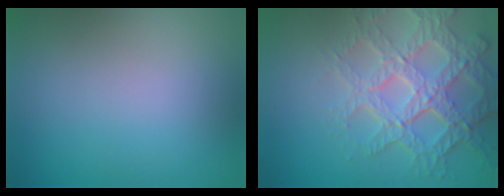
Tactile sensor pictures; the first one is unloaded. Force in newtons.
{"total": 6.4, "press": 5.1, "slide": 3.8}